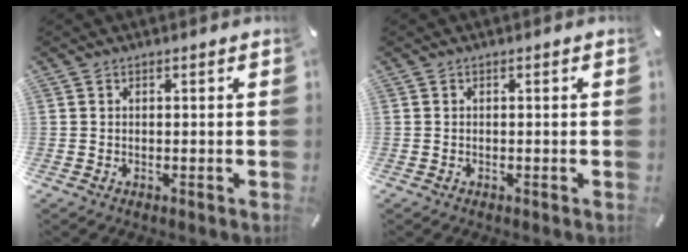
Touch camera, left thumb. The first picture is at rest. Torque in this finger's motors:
{"motor_torque": [0.00, 0.01, -0.06, 0.00, -0.02]}